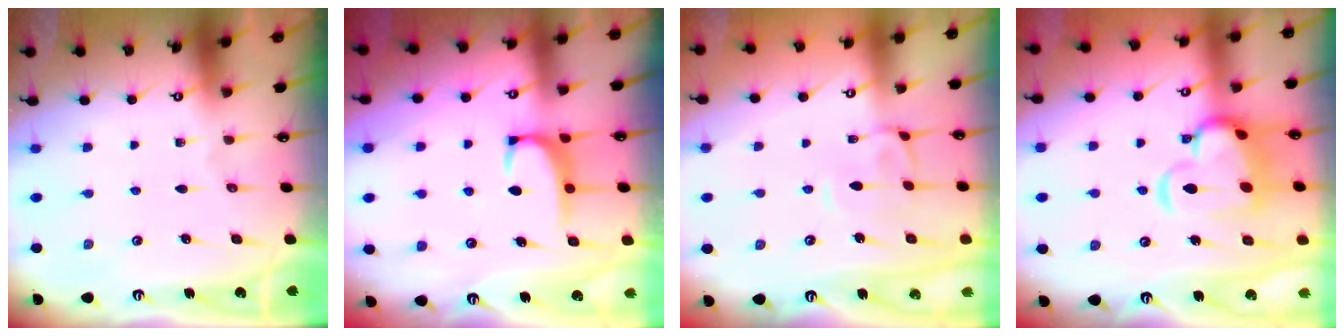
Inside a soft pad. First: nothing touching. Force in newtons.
{"total": 2.1, "press": 2.1, "slide": 0.6}
{"total": 0.9, "press": 0.5, "slide": 0.7}
{"total": 10.1, "press": 9.9, "slide": 1.9}